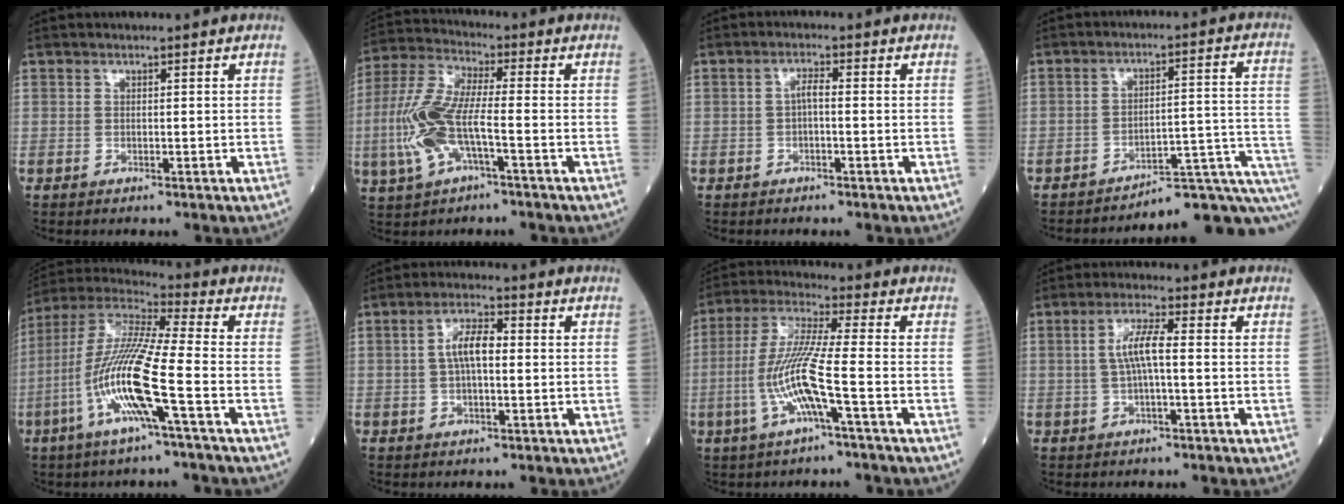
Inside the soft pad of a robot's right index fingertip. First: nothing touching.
{"total": 11.2, "force": [-2.9, 2.9, 10.4], "torque": [-0.245, 0.004, -0.057]}
{"total": 2.0, "force": [-0.3, 0.4, 1.9], "torque": [-0.034, 0.005, -0.006]}
{"total": 11.2, "force": [-9.3, 1.3, 6.0], "torque": [-0.055, 0.058, -0.122]}
{"total": 15.1, "force": [-4.7, 0.2, 14.3], "torque": [-0.302, -0.003, -0.102]}
{"total": 5.3, "force": [0.4, 1.8, 5.0], "torque": [-0.100, 0.014, 0.005]}
{"total": 10.2, "force": [-3.0, -0.3, 9.8], "torque": [-0.207, 0.000, -0.063]}
{"total": 5.0, "force": [0.1, 0.6, 4.9], "torque": [-0.101, 0.011, 0.003]}